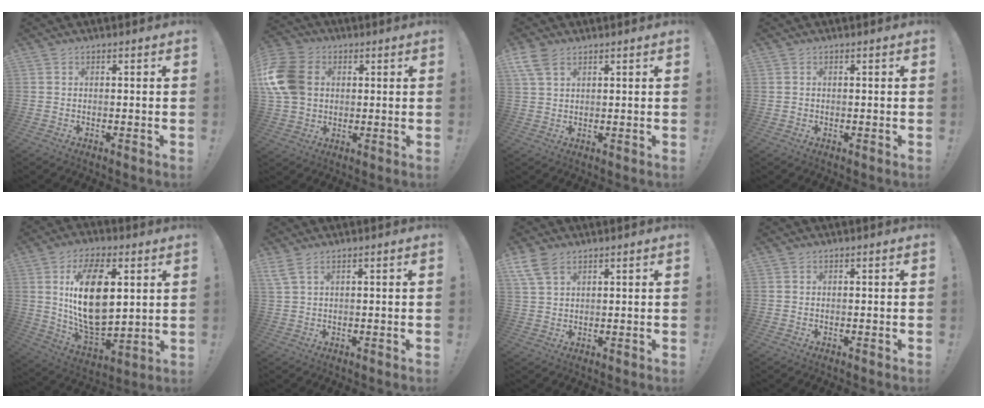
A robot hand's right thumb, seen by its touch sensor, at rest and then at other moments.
{"total": 16.1, "force": [2.5, 12.4, 9.9], "torque": [-0.194, 0.005, 0.052]}
{"total": 6.1, "force": [3.7, 3.2, 3.6], "torque": [-0.071, -0.004, 0.074]}
{"total": 0.7, "force": [0.0, 0.7, -0.1], "torque": [-0.004, 0.005, 0.001]}
{"total": 20.5, "force": [5.0, 11.1, 16.5], "torque": [-0.306, -0.021, 0.082]}
{"total": 3.2, "force": [1.9, 0.6, 2.4], "torque": [-0.053, -0.002, 0.037]}
{"total": 6.3, "force": [4.0, 3.2, 3.7], "torque": [-0.074, -0.007, 0.080]}
{"total": 0.0}